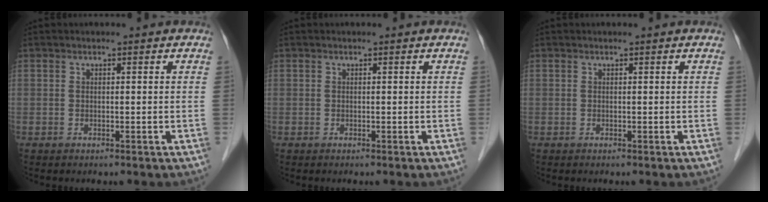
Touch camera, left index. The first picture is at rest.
{"total": 0.0}
{"total": 0.0}